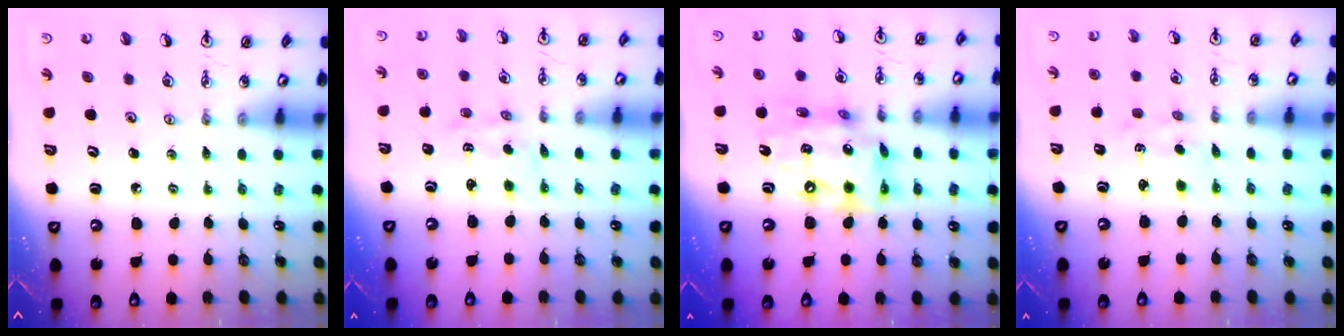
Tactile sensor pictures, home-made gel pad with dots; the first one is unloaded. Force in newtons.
{"total": 2.8, "press": 2.8, "slide": 0.4}
{"total": 15.6, "press": 15.5, "slide": 1.5}
{"total": 2.3, "press": 2.3, "slide": 0.3}